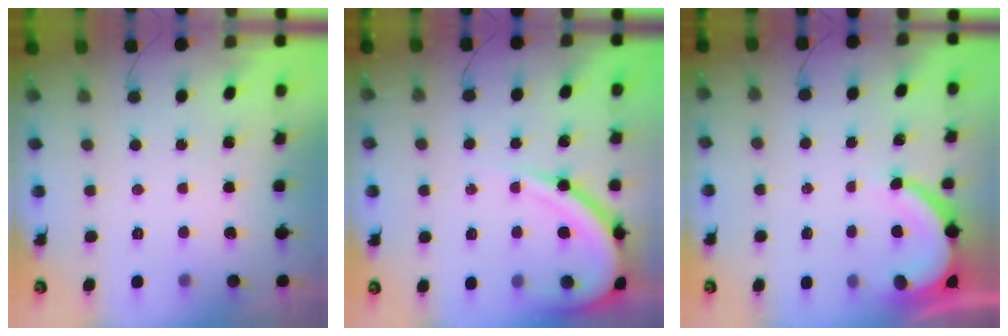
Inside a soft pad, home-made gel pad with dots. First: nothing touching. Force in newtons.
{"total": 13.4, "press": 13.3, "slide": 1.6}
{"total": 6.5, "press": 6.4, "slide": 0.9}